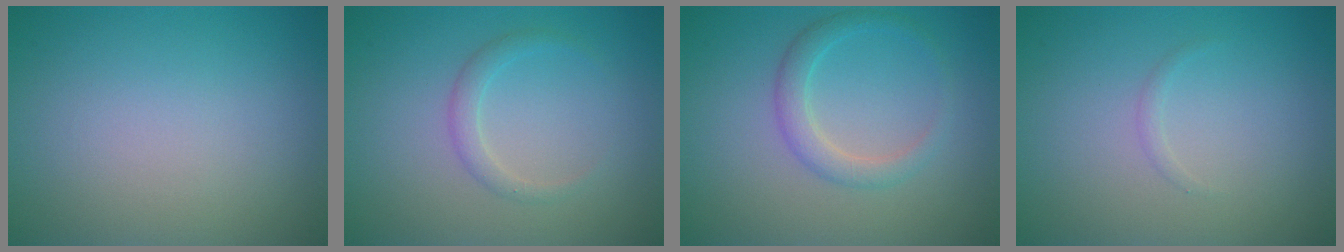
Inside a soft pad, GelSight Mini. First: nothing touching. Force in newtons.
{"total": 1.5, "press": 1.5, "slide": 0.2}
{"total": 2.2, "press": 2.2, "slide": 0.1}
{"total": 0.5, "press": 0.5, "slide": 0.0}